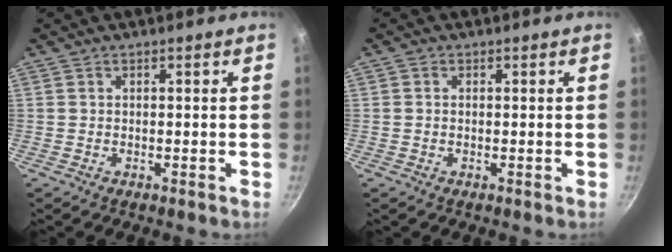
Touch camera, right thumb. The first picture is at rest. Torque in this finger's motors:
{"motor_torque": [-0.20, 0.16, -0.47, 0.06, 0.06]}